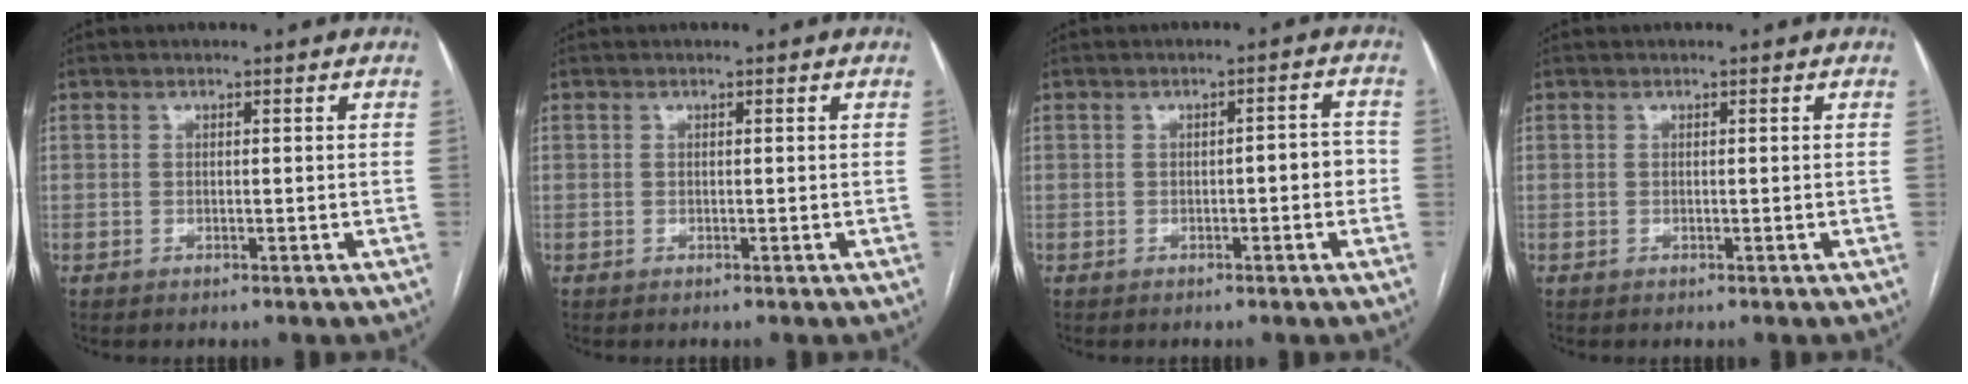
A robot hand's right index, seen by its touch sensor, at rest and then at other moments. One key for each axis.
{"total": 0.0}
{"total": 3.2, "fx": -0.7, "fy": 1.0, "fz": 2.9, "tx": -0.034, "ty": 0.013, "tz": -0.008}
{"total": 0.0}